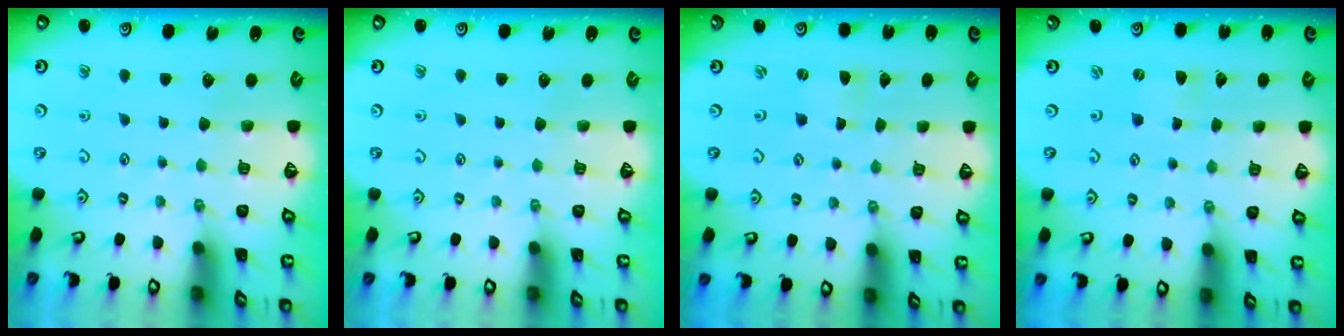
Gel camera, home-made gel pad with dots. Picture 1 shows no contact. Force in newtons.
{"total": 0.0}
{"total": 0.0}
{"total": 0.0}